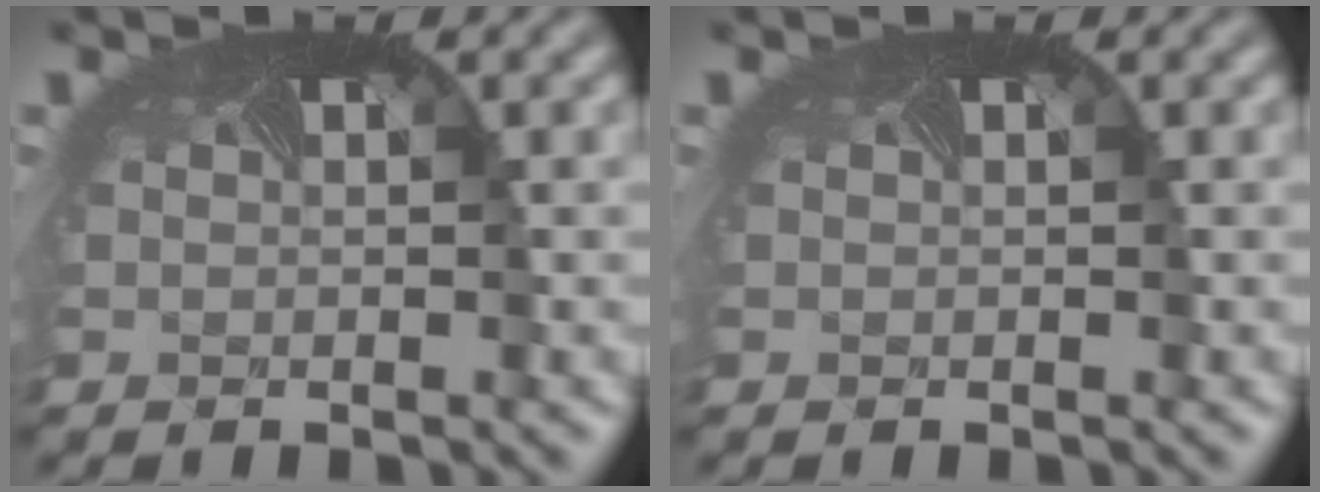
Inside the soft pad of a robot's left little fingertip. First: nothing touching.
{"total": 0.0}